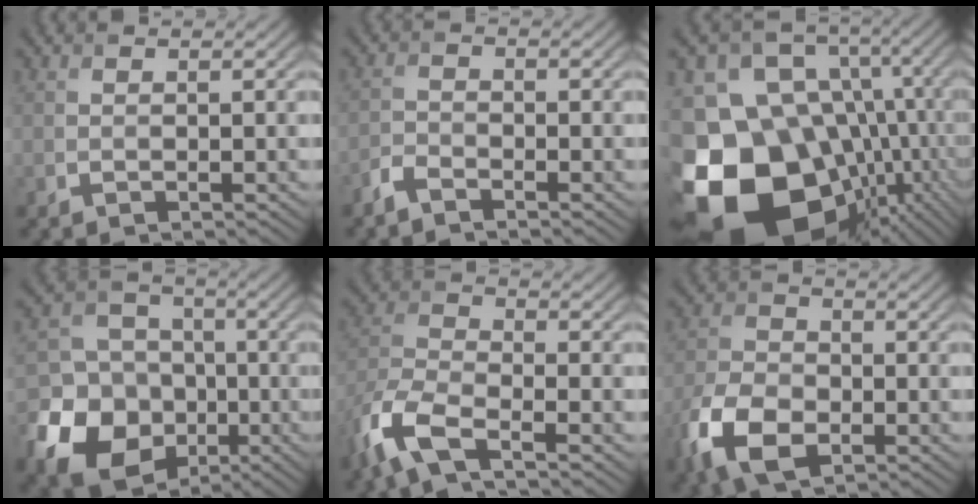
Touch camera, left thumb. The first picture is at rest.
{"total": 2.3, "force": [-2.0, 0.7, 0.9], "torque": [-0.022, -0.001, -0.051]}
{"total": 20.9, "force": [-7.0, 15.4, 12.2], "torque": [-0.263, -0.014, -0.083]}
{"total": 15.9, "force": [-5.6, 13.3, 6.7], "torque": [-0.180, -0.050, -0.116]}
{"total": 8.5, "force": [-5.3, 2.9, 6.0], "torque": [-0.144, -0.011, -0.126]}
{"total": 9.6, "force": [-4.4, 5.8, 6.3], "torque": [-0.154, -0.015, -0.093]}